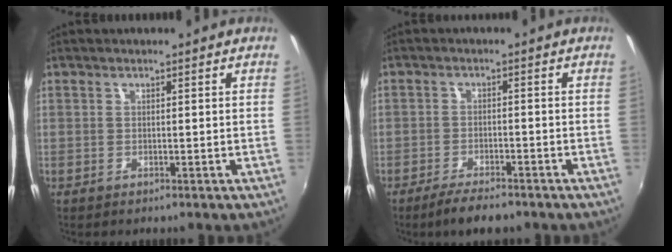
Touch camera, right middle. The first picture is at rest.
{"total": 5.4, "force": [-4.4, 1.3, 2.9], "torque": [-0.070, -0.006, -0.076]}